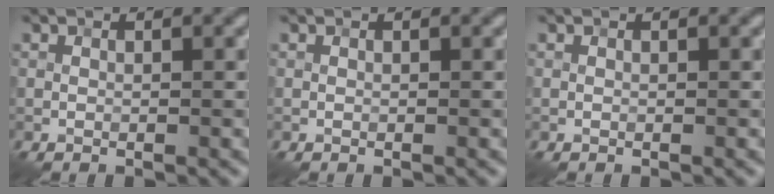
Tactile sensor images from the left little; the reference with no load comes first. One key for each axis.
{"total": 0.0}
{"total": 0.0}